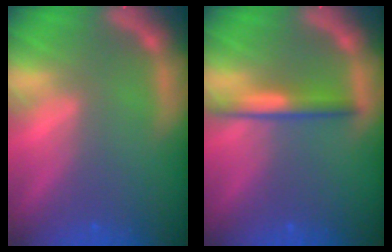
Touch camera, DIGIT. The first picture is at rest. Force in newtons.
{"total": 3.0}